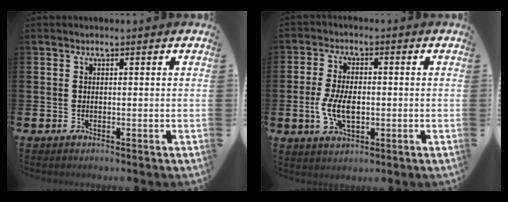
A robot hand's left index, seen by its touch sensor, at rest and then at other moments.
{"total": 5.9, "force": [-0.6, 3.2, 4.9], "torque": [-0.095, 0.000, -0.015]}